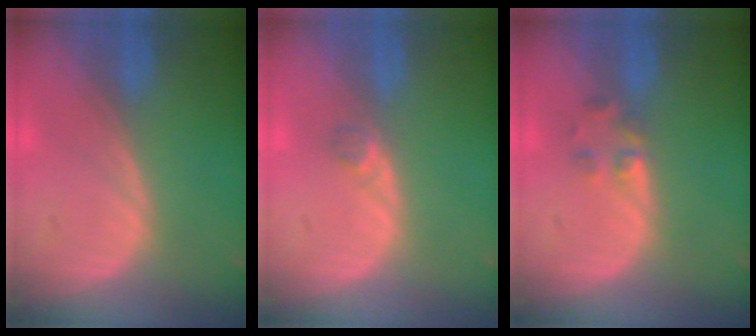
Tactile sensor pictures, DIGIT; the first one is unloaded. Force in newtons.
{"total": 1.3, "press": 1.1, "slide": 0.7}
{"total": 2.0, "press": 1.9, "slide": 0.8}